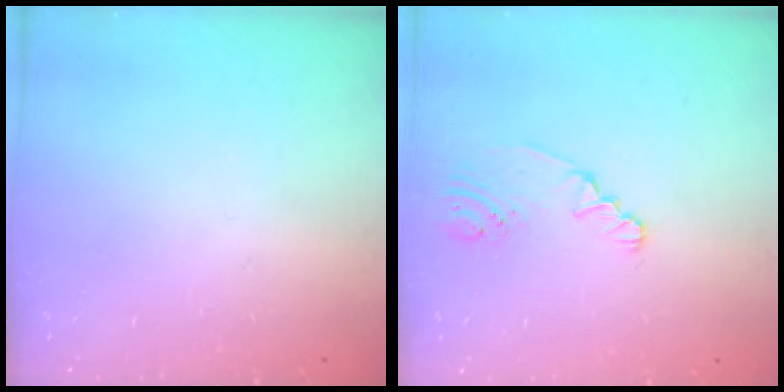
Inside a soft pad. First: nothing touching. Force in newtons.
{"total": 2.5, "press": 2.3, "slide": 0.8}